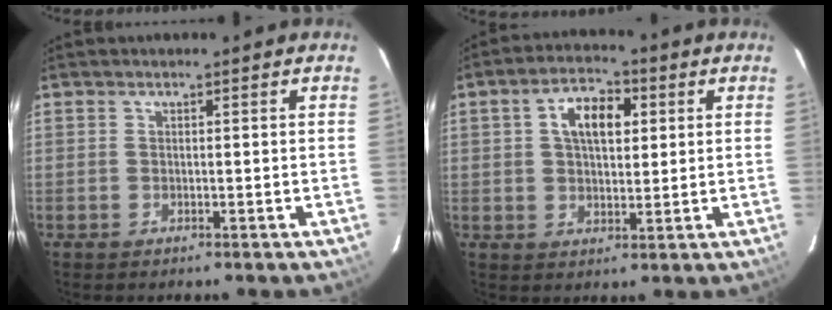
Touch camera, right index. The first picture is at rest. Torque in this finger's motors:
{"motor_torque": [0.56, 0.35, 0.18, 0.09]}